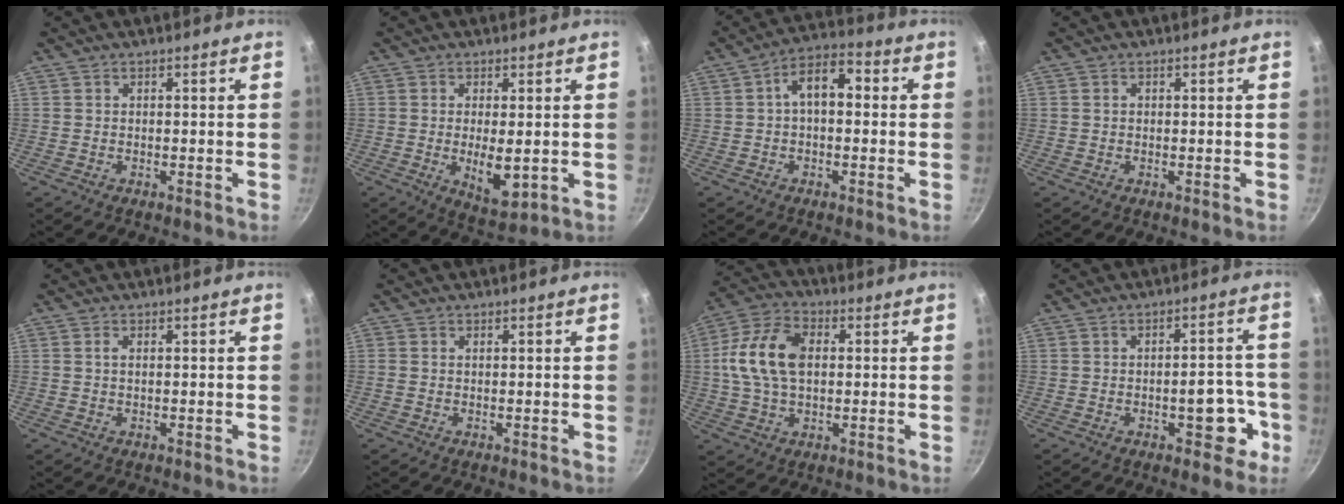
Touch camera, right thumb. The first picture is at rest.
{"total": 7.2, "force": [-0.5, 2.9, 6.6], "torque": [-0.106, -0.015, 0.003]}
{"total": 8.4, "force": [0.8, 5.0, 6.7], "torque": [-0.086, 0.028, 0.000]}
{"total": 0.7, "force": [0.1, 0.6, 0.4], "torque": [-0.005, 0.004, 0.001]}
{"total": 1.1, "force": [0.3, 0.5, 1.0], "torque": [-0.019, 0.001, 0.004]}
{"total": 0.6, "force": [0.2, 0.4, 0.4], "torque": [-0.009, 0.002, 0.002]}
{"total": 13.5, "force": [1.6, 8.6, 10.2], "torque": [-0.183, 0.019, 0.016]}
{"total": 8.4, "force": [-2.9, 4.2, 6.6], "torque": [-0.042, 0.026, -0.038]}